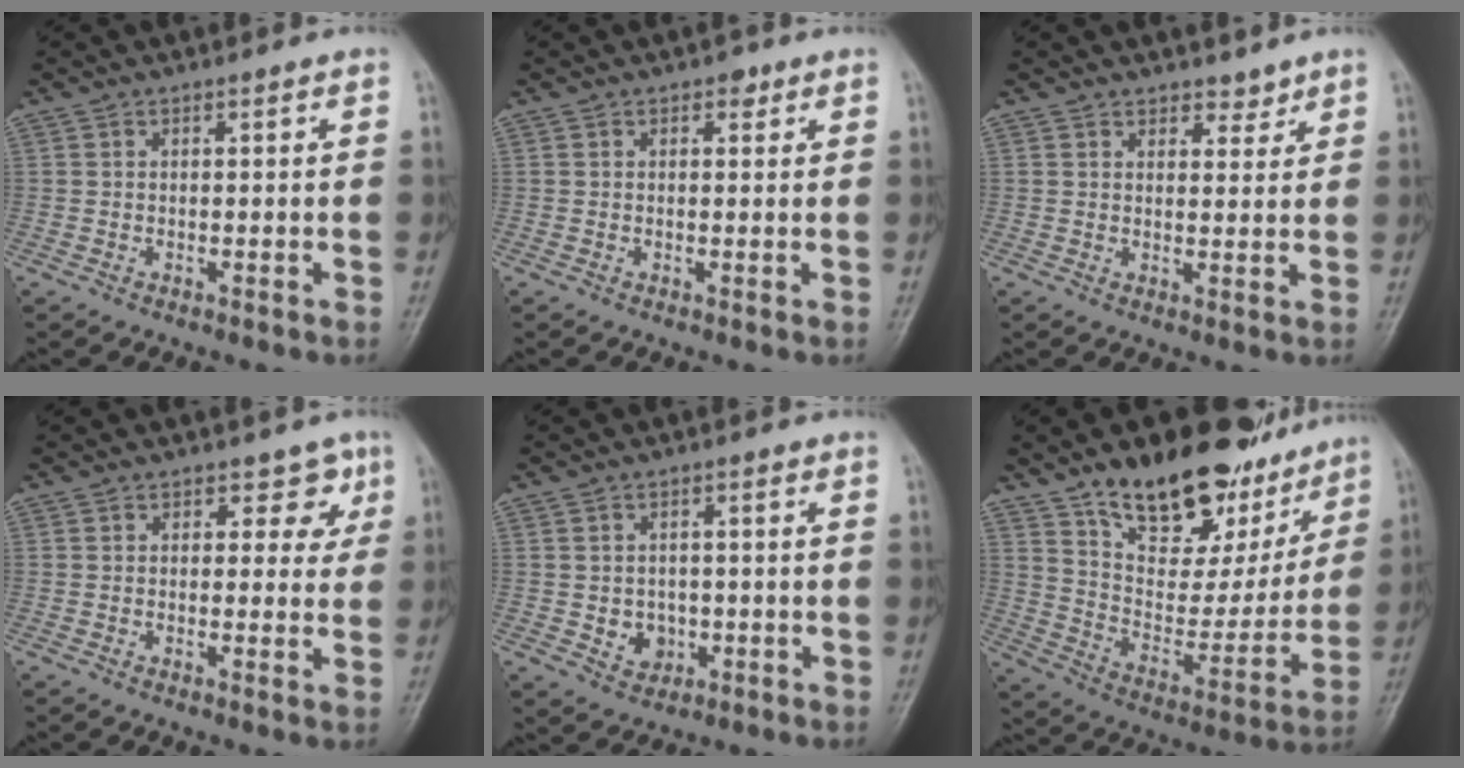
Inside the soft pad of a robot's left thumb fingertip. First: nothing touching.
{"total": 1.5, "force": [0.8, 1.0, 0.8], "torque": [0.002, -0.001, 0.007]}
{"total": 2.8, "force": [2.4, 1.4, 0.6], "torque": [0.012, -0.016, 0.033]}
{"total": 4.2, "force": [1.9, 3.1, 2.0], "torque": [0.014, -0.005, 0.017]}
{"total": 4.5, "force": [-0.8, 3.9, 2.0], "torque": [-0.011, 0.003, -0.005]}
{"total": 25.6, "force": [16.9, 12.7, 14.4], "torque": [-0.166, -0.060, 0.270]}